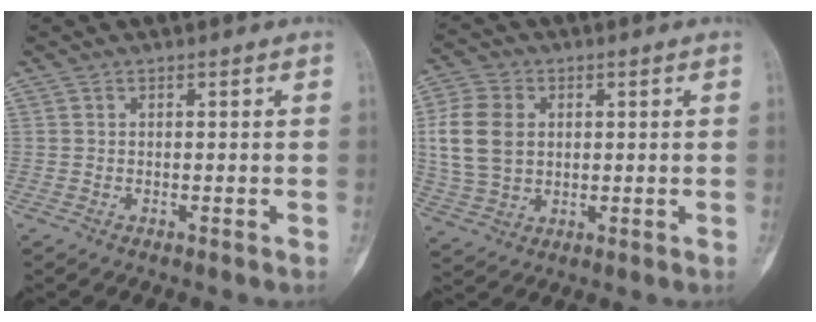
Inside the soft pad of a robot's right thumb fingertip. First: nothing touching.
{"total": 11.0, "force": [1.6, 8.3, 7.1], "torque": [-0.140, 0.003, 0.034]}